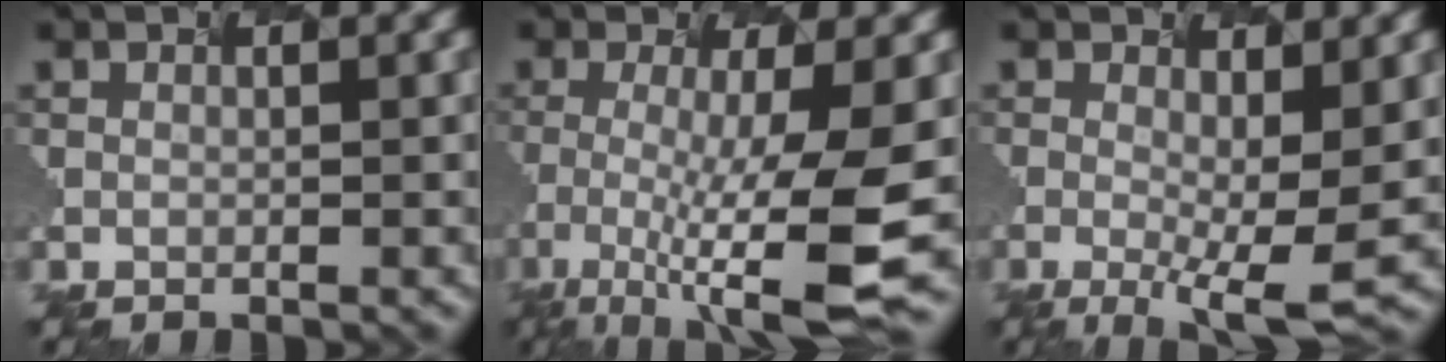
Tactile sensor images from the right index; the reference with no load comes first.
{"total": 7.7, "force": [-3.3, 0.5, 6.9], "torque": [-0.131, -0.015, -0.028]}
{"total": 4.0, "force": [-1.1, 0.0, 3.8], "torque": [-0.072, -0.017, 0.010]}